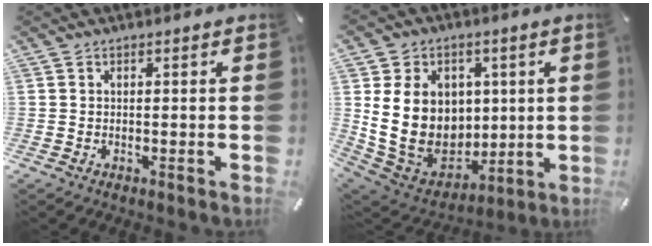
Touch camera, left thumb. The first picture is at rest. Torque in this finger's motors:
{"motor_torque": [2.15, 2.15, 2.13, -0.63, 0.40]}